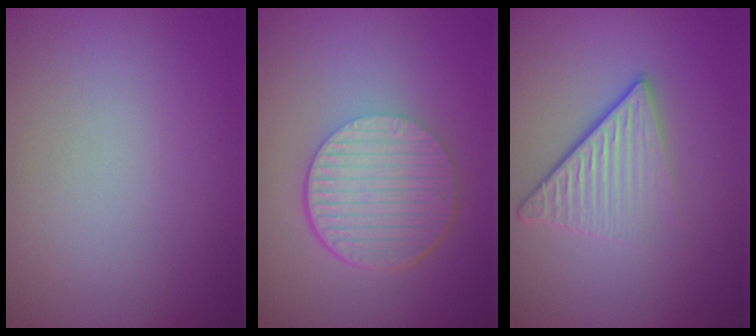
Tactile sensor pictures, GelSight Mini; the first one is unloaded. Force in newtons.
{"total": 6.1, "press": 4.1, "slide": 4.5}
{"total": 4.9, "press": 2.9, "slide": 3.9}